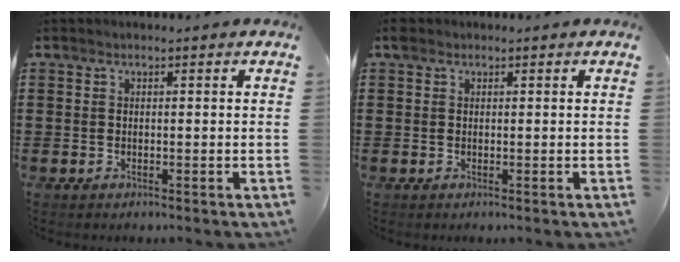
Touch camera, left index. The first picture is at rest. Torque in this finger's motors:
{"motor_torque": [0.33, -0.26, 0.10, 0.02]}